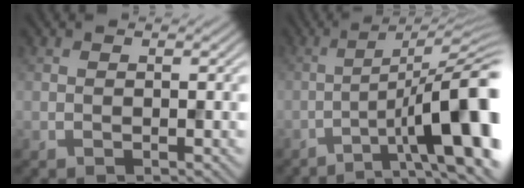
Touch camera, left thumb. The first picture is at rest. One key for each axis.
{"total": 13.5, "fx": -4.5, "fy": 3.1, "fz": 12.4, "tx": -0.165, "ty": 0.016, "tz": -0.070}